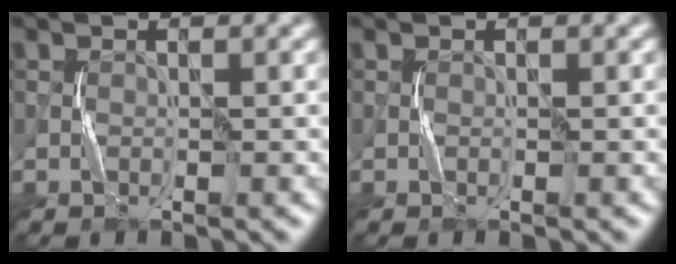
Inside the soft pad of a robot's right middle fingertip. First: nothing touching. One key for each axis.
{"total": 0.0}